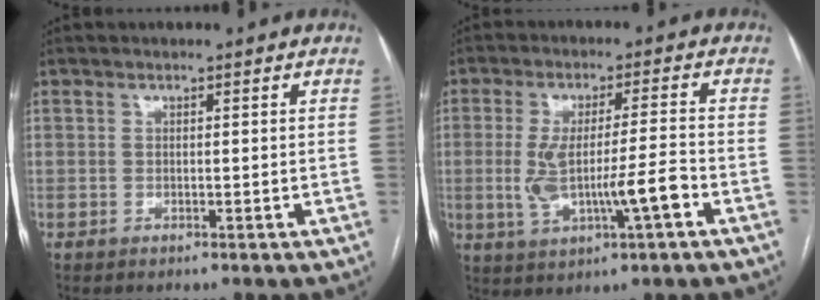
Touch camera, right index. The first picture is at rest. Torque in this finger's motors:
{"motor_torque": [1.00, 0.29, 0.34, 0.12]}